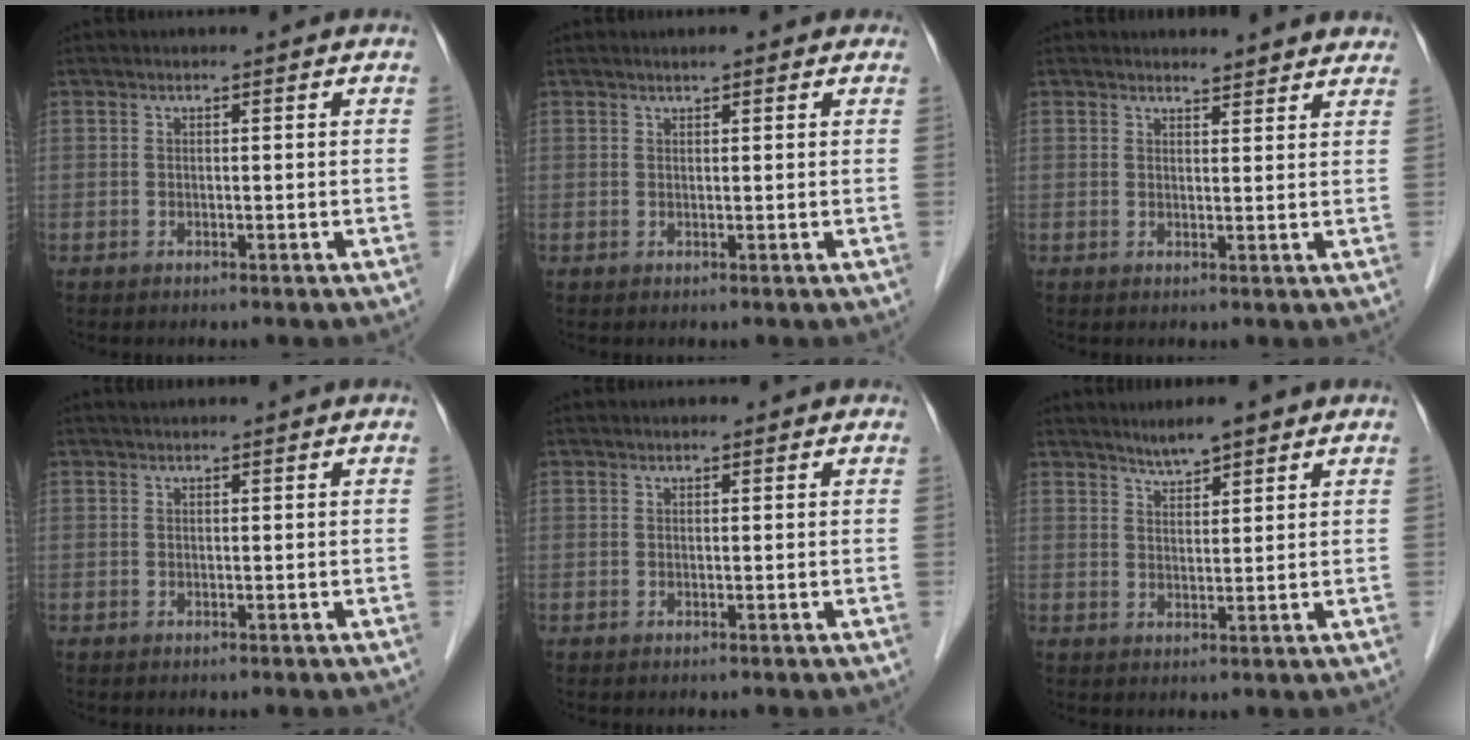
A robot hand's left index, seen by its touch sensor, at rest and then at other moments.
{"total": 1.8, "force": [1.4, 0.6, 0.9], "torque": [-0.014, 0.011, 0.018]}
{"total": 5.3, "force": [5.1, 1.3, 0.4], "torque": [0.001, 0.000, 0.044]}
{"total": 1.1, "force": [1.0, 0.0, 0.3], "torque": [-0.008, 0.017, 0.023]}
{"total": 1.1, "force": [0.9, 0.6, 0.3], "torque": [-0.008, 0.011, 0.012]}
{"total": 4.1, "force": [3.5, 0.7, 2.1], "torque": [-0.040, 0.009, 0.060]}